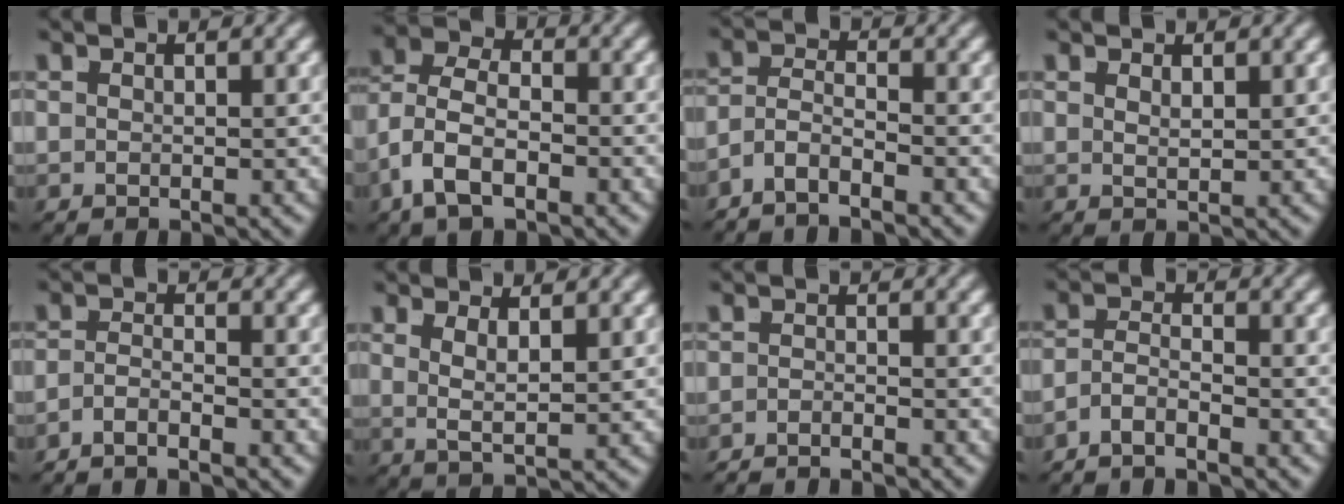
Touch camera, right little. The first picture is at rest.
{"total": 6.0, "force": [-0.8, 4.6, 3.7], "torque": [-0.094, -0.021, -0.015]}
{"total": 4.9, "force": [-3.0, 3.2, 2.1], "torque": [-0.052, -0.024, -0.053]}
{"total": 1.1, "force": [0.7, -0.8, 0.3], "torque": [0.000, -0.008, 0.021]}
{"total": 2.8, "force": [-2.6, 0.4, 1.0], "torque": [-0.021, -0.017, -0.040]}
{"total": 2.7, "force": [0.7, 0.7, 2.5], "torque": [-0.040, -0.003, 0.014]}
{"total": 3.0, "force": [-2.9, -0.2, -0.1], "torque": [0.005, -0.014, -0.046]}
{"total": 3.7, "force": [-2.8, 1.7, 1.5], "torque": [-0.036, -0.020, -0.046]}